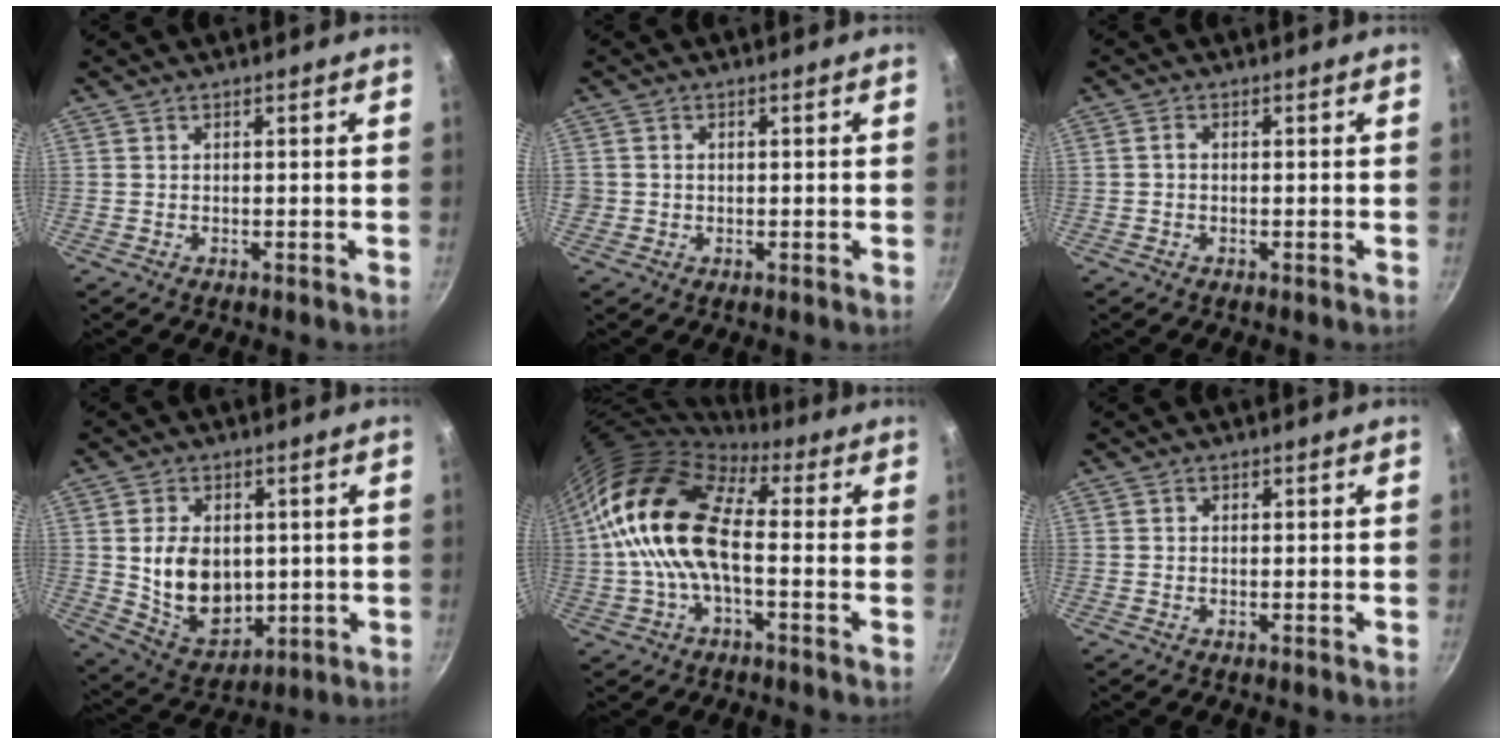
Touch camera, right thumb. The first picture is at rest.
{"total": 1.7, "force": [0.0, 1.7, 0.5], "torque": [-0.002, 0.007, 0.000]}
{"total": 1.1, "force": [-0.2, 0.9, 0.7], "torque": [-0.012, 0.008, -0.004]}
{"total": 13.3, "force": [1.0, 9.7, 9.1], "torque": [-0.126, -0.022, 0.038]}
{"total": 16.3, "force": [-0.1, 8.5, 14.0], "torque": [-0.239, 0.028, -0.017]}
{"total": 0.6, "force": [0.1, 0.5, 0.1], "torque": [0.001, 0.003, 0.001]}